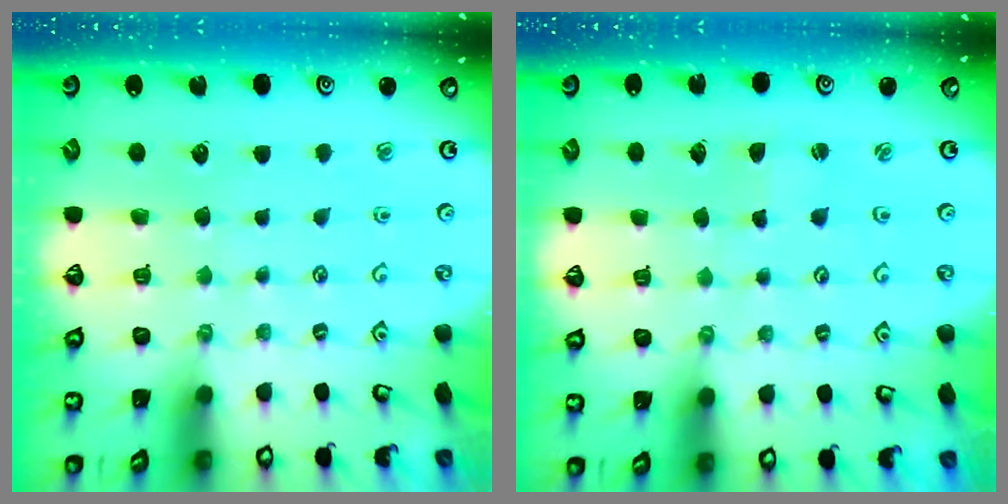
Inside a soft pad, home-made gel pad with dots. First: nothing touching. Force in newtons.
{"total": 1.5, "press": 1.4, "slide": 0.2}